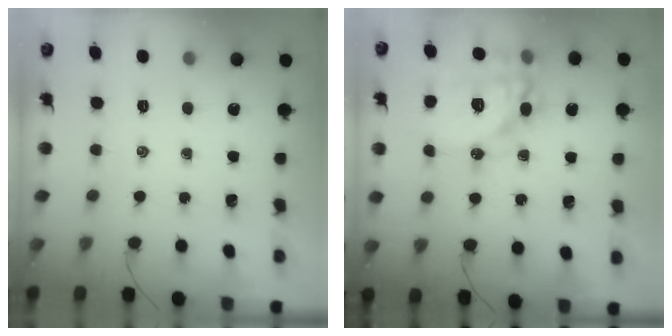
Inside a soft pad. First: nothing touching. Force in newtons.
{"total": 15.9, "press": 15.7, "slide": 2.6}